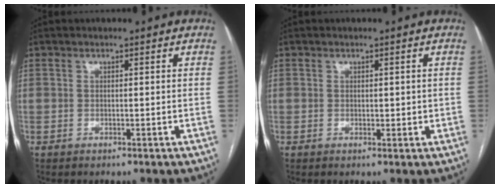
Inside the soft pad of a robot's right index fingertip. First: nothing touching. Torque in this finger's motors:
{"motor_torque": [-0.70, 0.96, 0.01, 0.02]}